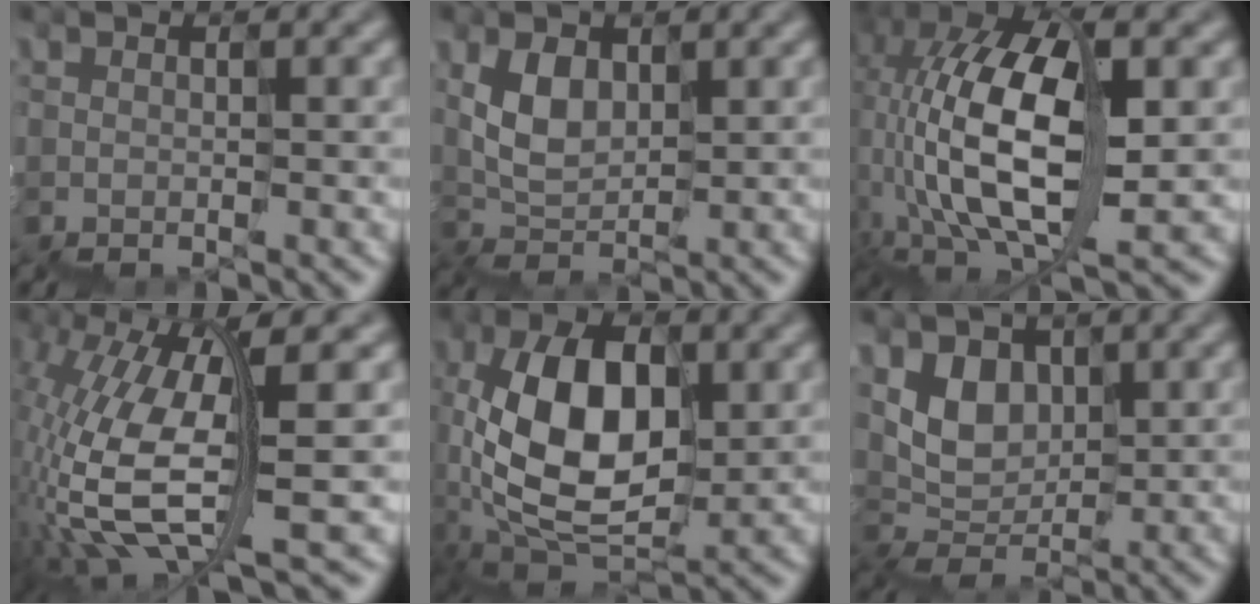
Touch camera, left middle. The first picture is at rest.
{"total": 2.8, "force": [1.4, 2.0, 1.3], "torque": [-0.038, 0.009, 0.031]}
{"total": 11.5, "force": [0.7, 6.5, 9.5], "torque": [-0.214, 0.006, 0.011]}
{"total": 8.3, "force": [0.0, 2.5, 7.9], "torque": [-0.177, 0.009, 0.002]}
{"total": 8.9, "force": [-0.7, 5.4, 7.0], "torque": [-0.147, 0.010, -0.017]}
{"total": 3.2, "force": [1.8, 2.5, 0.7], "torque": [-0.016, 0.001, 0.032]}